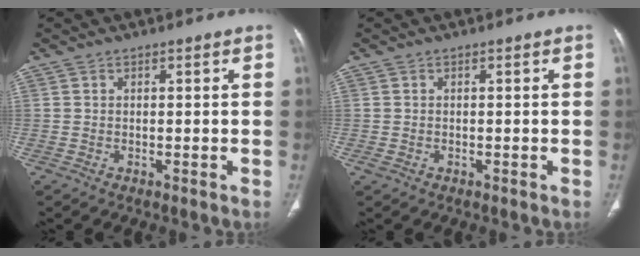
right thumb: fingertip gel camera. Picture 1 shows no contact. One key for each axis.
{"total": 0.7, "fx": -0.3, "fy": 0.5, "fz": 0.4, "tx": -0.016, "ty": 0.002, "tz": -0.002}